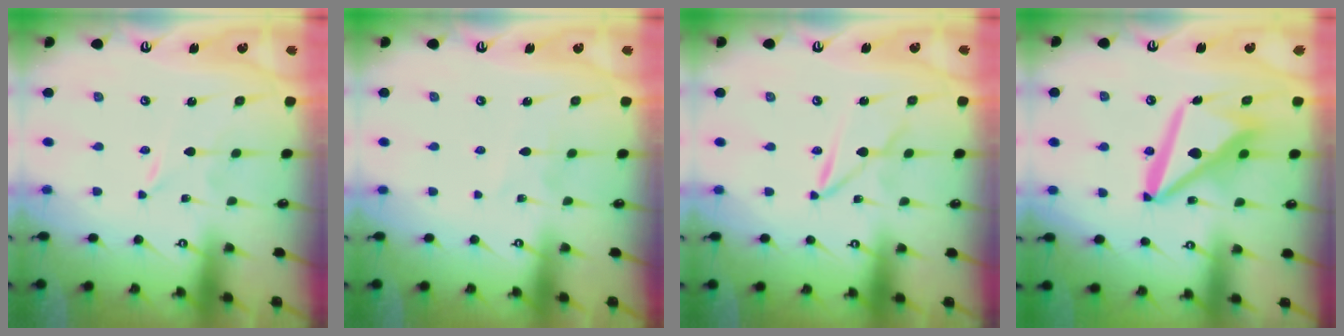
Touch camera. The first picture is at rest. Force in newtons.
{"total": 3.6, "press": 3.5, "slide": 0.4}
{"total": 2.5, "press": 2.5, "slide": 0.3}
{"total": 14.1, "press": 14.0, "slide": 1.5}